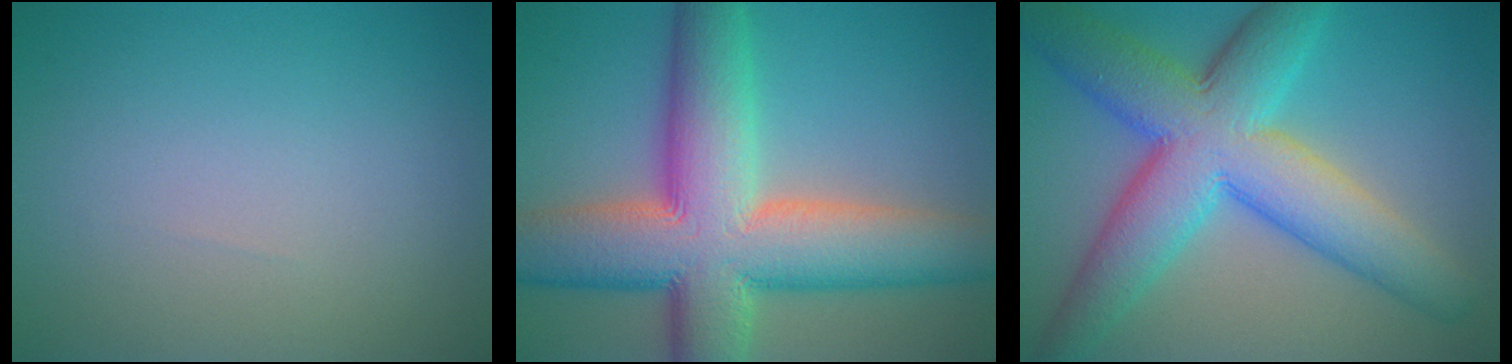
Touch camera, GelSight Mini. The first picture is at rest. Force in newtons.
{"total": 13.7, "press": 13.7, "slide": 0.6}
{"total": 10.9, "press": 10.9, "slide": 0.2}